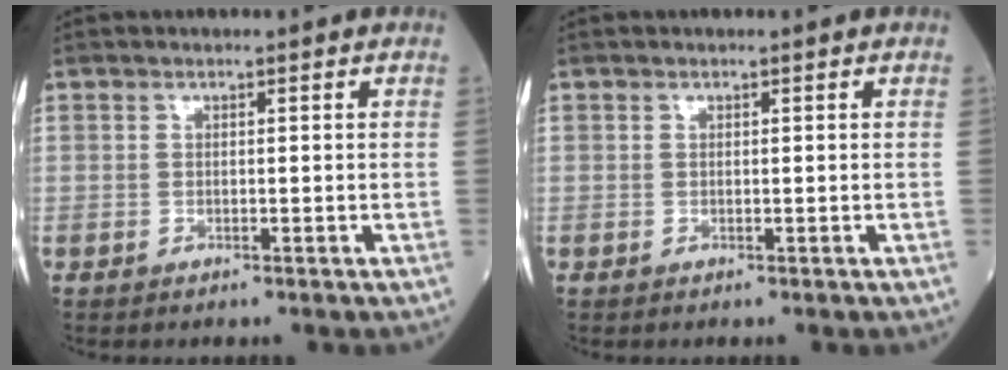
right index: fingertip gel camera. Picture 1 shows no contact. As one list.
[{"total": 0.0}]